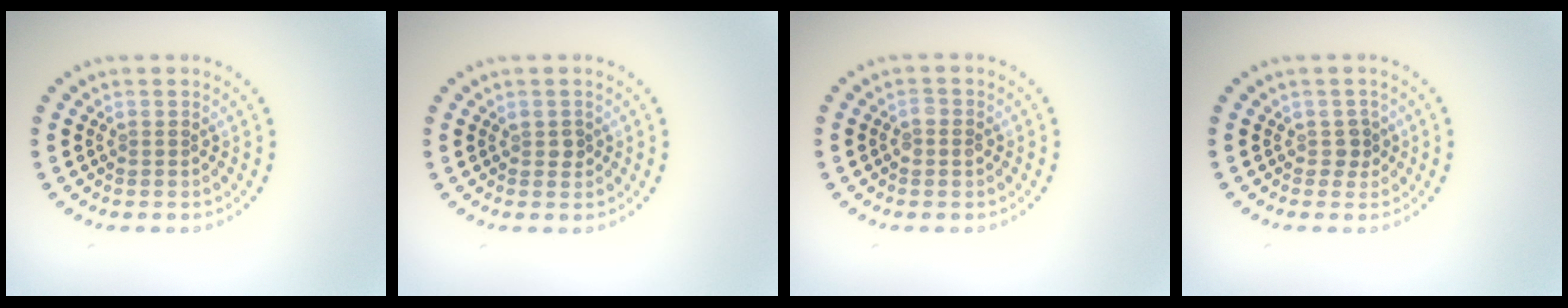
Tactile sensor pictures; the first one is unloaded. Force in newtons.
{"total": 0.9, "press": 0.9, "slide": 0.2}
{"total": 1.0, "press": 1.0, "slide": 0.1}
{"total": 1.1, "press": 0.9, "slide": 0.7}